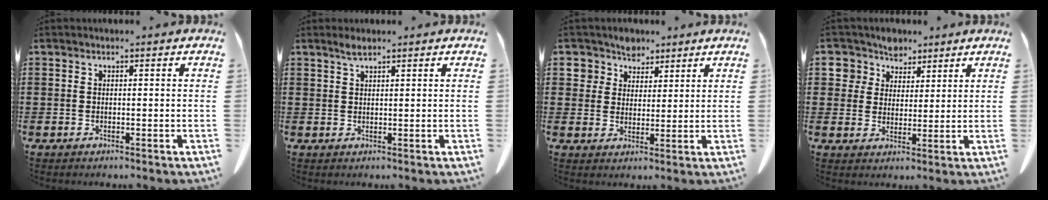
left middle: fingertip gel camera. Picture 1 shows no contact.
{"total": 1.5, "force": [1.2, 0.3, 0.9], "torque": [-0.021, -0.001, 0.022]}
{"total": 4.9, "force": [3.4, 3.4, 0.3], "torque": [-0.032, 0.000, 0.061]}
{"total": 5.6, "force": [3.8, 4.0, 0.4], "torque": [-0.043, -0.008, 0.069]}